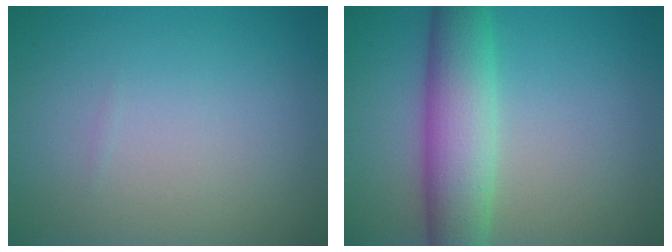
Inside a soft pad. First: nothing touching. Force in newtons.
{"total": 6.6, "press": 6.6, "slide": 0.2}